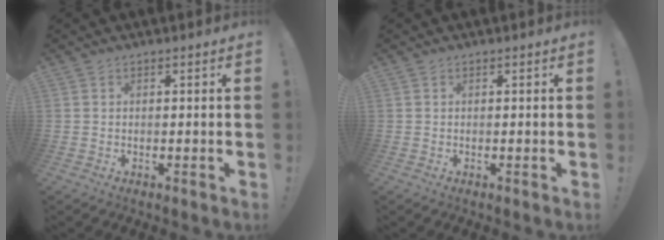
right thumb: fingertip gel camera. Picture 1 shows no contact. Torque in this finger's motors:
{"motor_torque": [0.00, 0.00, 0.00, 0.00, 0.00]}